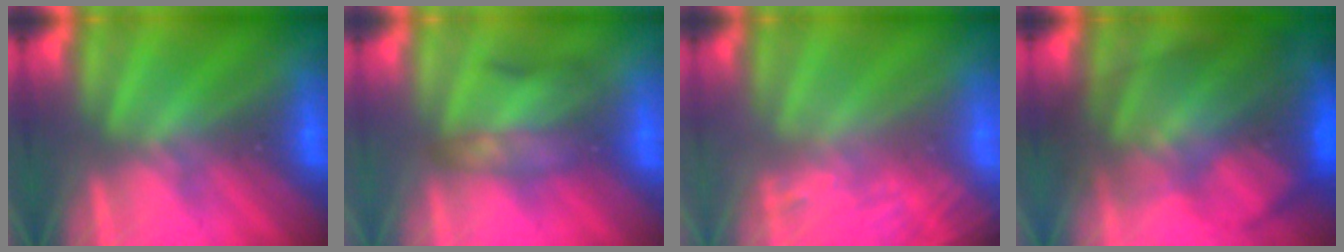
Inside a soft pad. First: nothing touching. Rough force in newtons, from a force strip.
{"total": 2.2}
{"total": 8.3}
{"total": 7.8}